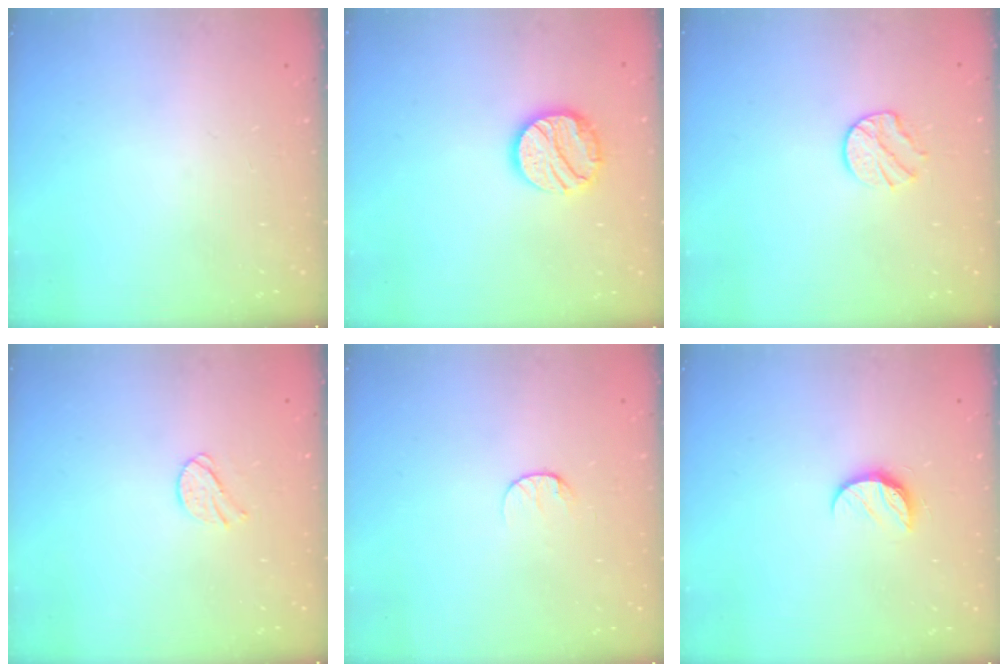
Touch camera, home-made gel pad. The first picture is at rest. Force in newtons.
{"total": 13.7, "press": 13.6, "slide": 1.0}
{"total": 7.7, "press": 7.7, "slide": 0.7}
{"total": 7.0, "press": 7.0, "slide": 0.7}
{"total": 7.6, "press": 7.6, "slide": 0.7}
{"total": 7.6, "press": 7.6, "slide": 0.6}